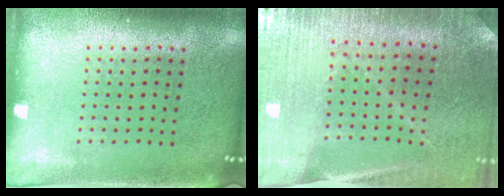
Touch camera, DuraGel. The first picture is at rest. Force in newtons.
{"total": 1.4, "press": 1.4, "slide": 0.2}